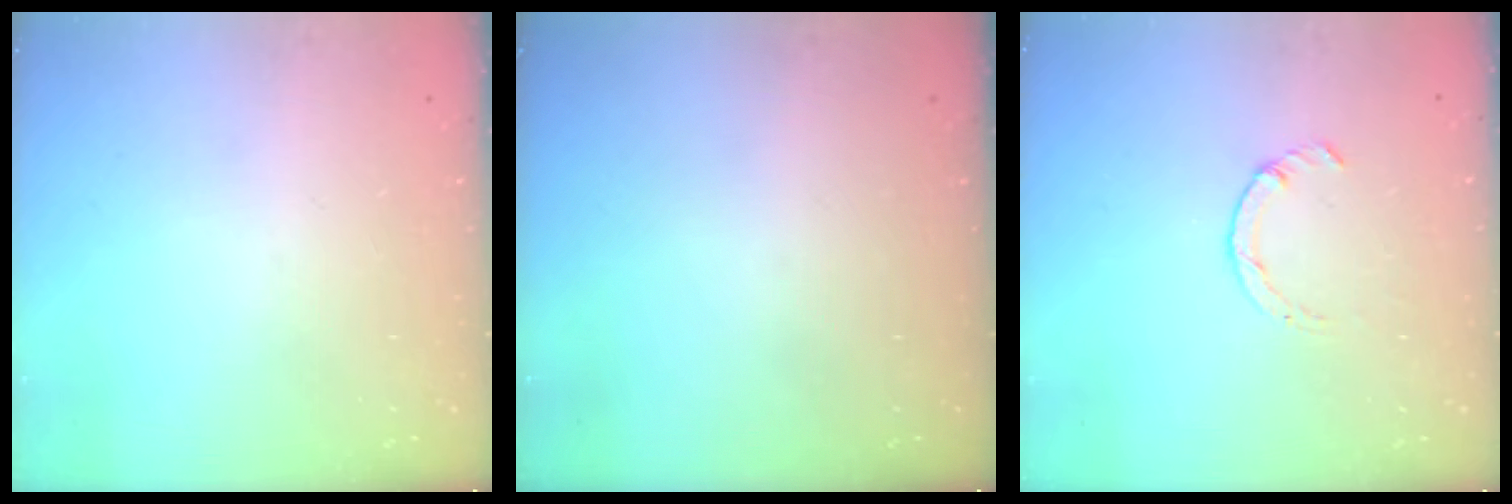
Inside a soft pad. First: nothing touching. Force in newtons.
{"total": 0.0}
{"total": 2.2, "press": 2.1, "slide": 0.4}